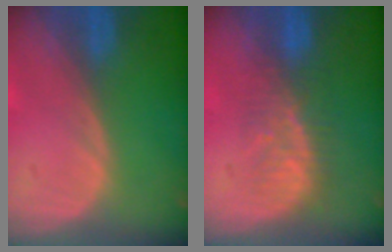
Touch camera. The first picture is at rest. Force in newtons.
{"total": 5.7, "press": 5.5, "slide": 1.4}